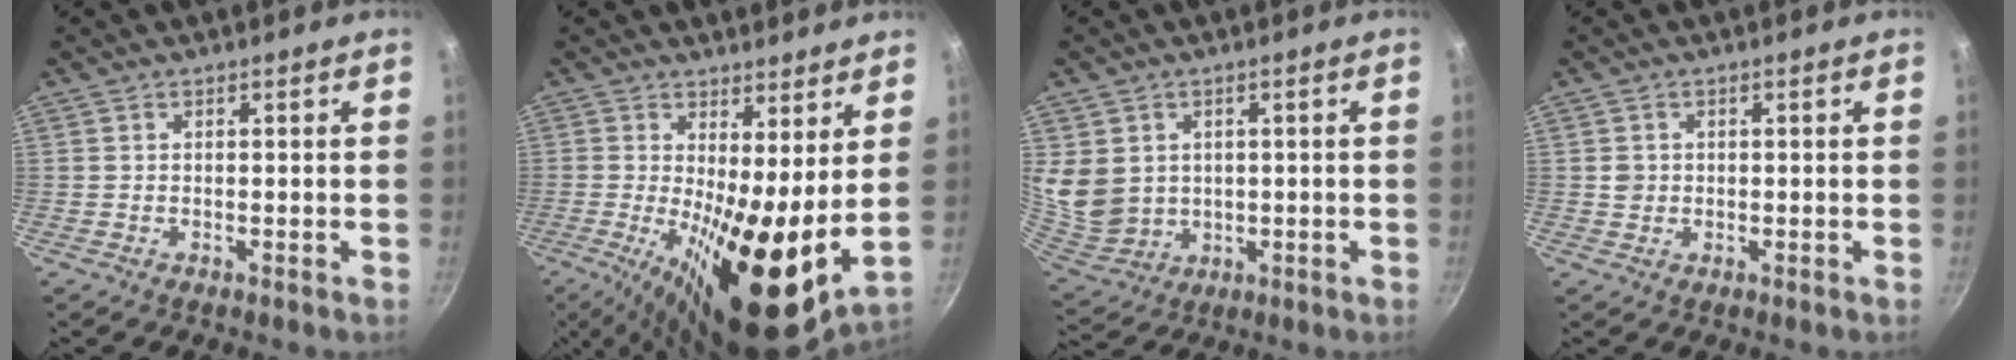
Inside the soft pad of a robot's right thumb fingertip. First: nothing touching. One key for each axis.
{"total": 16.0, "fx": 1.7, "fy": 5.4, "fz": 15.0, "tx": -0.227, "ty": -0.043, "tz": 0.027}
{"total": 10.5, "fx": 1.8, "fy": 8.9, "fz": 5.2, "tx": -0.087, "ty": -0.019, "tz": 0.058}
{"total": 1.7, "fx": 0.1, "fy": 1.6, "fz": 0.6, "tx": -0.003, "ty": 0.006, "tz": 0.001}